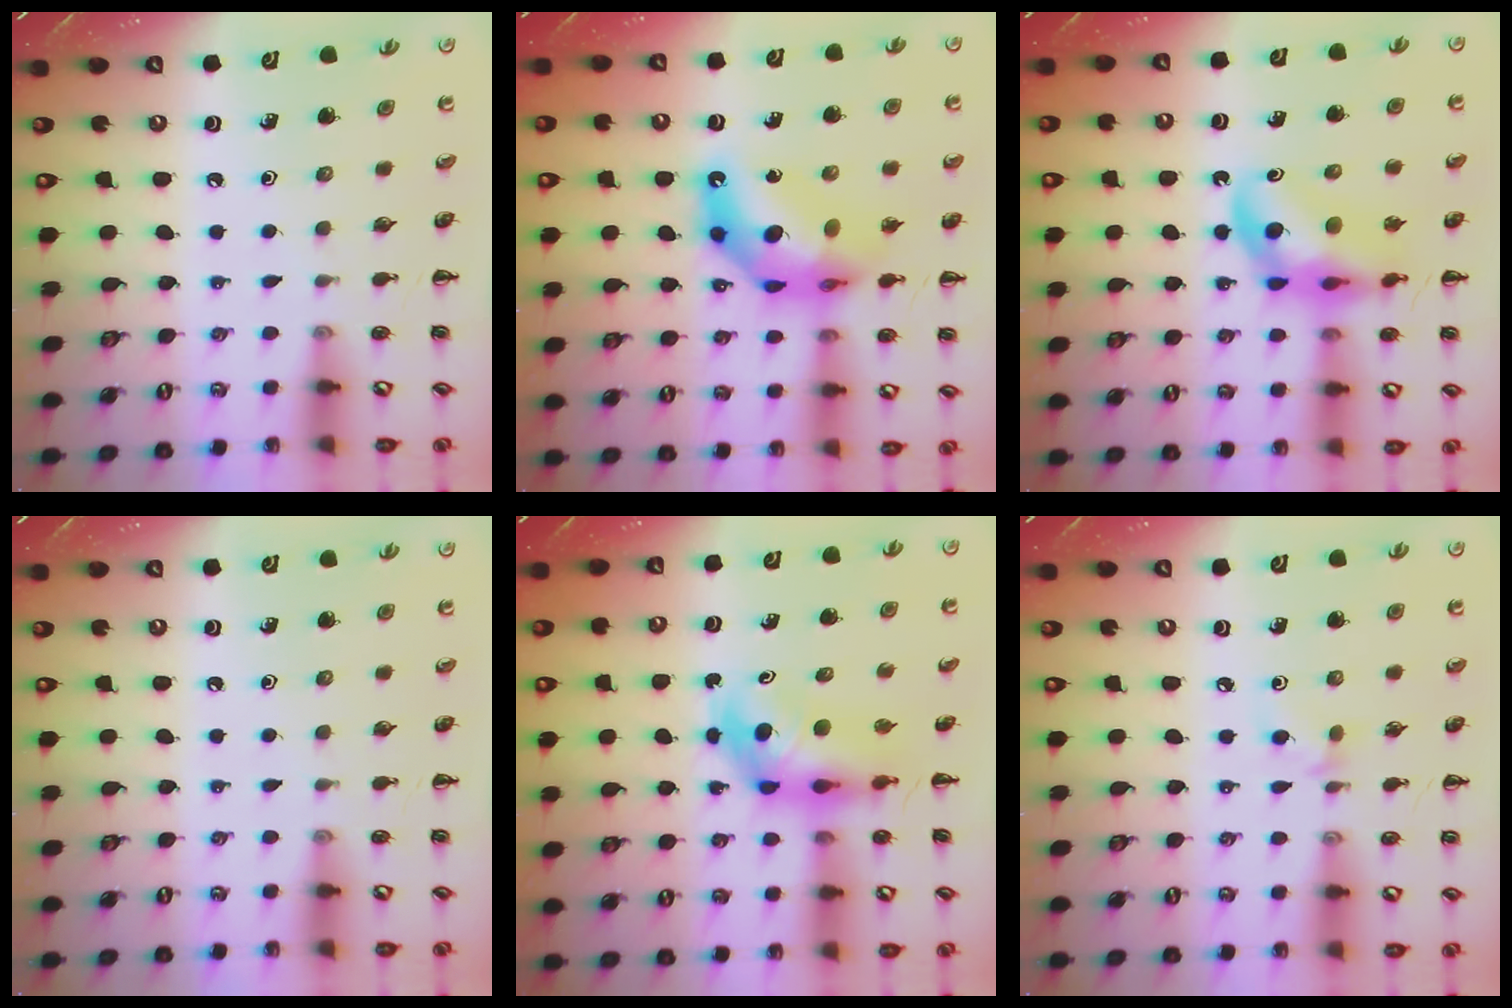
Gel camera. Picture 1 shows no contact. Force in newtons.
{"total": 12.0, "press": 11.4, "slide": 3.5}
{"total": 12.9, "press": 12.4, "slide": 3.5}
{"total": 0.0}
{"total": 5.2, "press": 5.1, "slide": 1.0}
{"total": 5.6, "press": 5.2, "slide": 2.0}